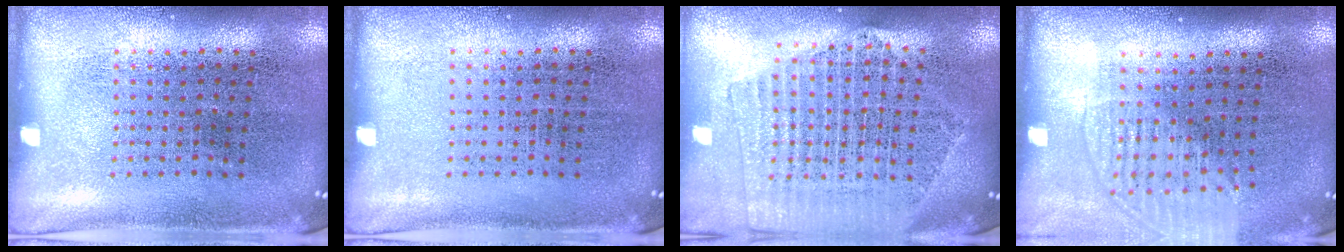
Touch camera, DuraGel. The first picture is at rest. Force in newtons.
{"total": 0.0}
{"total": 2.1, "press": 1.9, "slide": 0.9}
{"total": 1.4, "press": 1.2, "slide": 0.6}